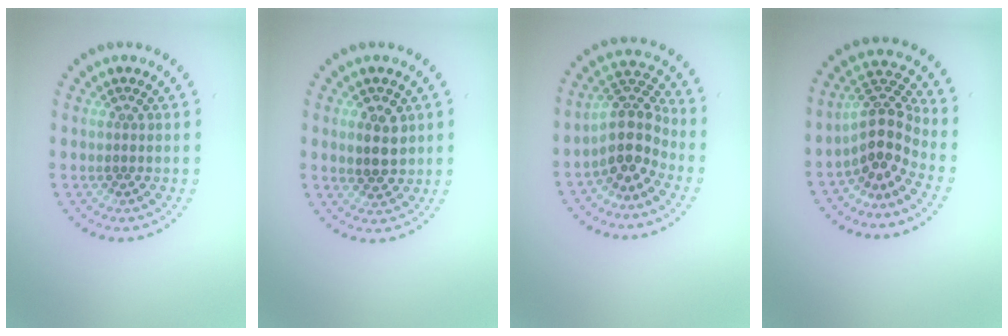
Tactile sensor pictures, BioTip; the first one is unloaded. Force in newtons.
{"total": 2.9, "press": 2.8, "slide": 0.7}
{"total": 4.2, "press": 3.2, "slide": 2.7}
{"total": 3.8, "press": 2.7, "slide": 2.6}